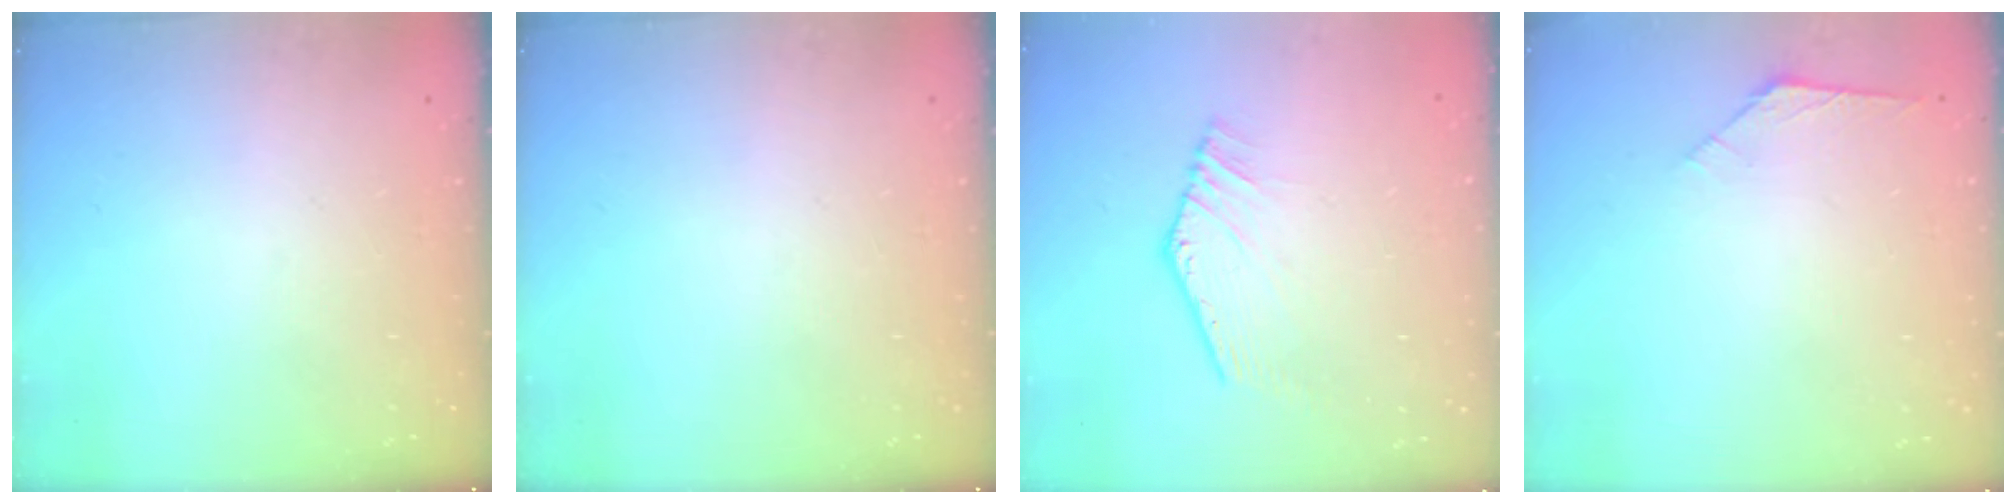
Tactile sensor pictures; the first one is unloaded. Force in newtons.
{"total": 0.0}
{"total": 2.5, "press": 2.5, "slide": 0.1}
{"total": 2.5, "press": 2.4, "slide": 0.7}